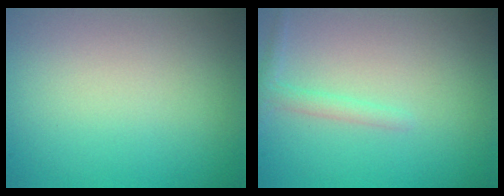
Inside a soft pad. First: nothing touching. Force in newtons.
{"total": 1.3, "press": 1.3, "slide": 0.1}